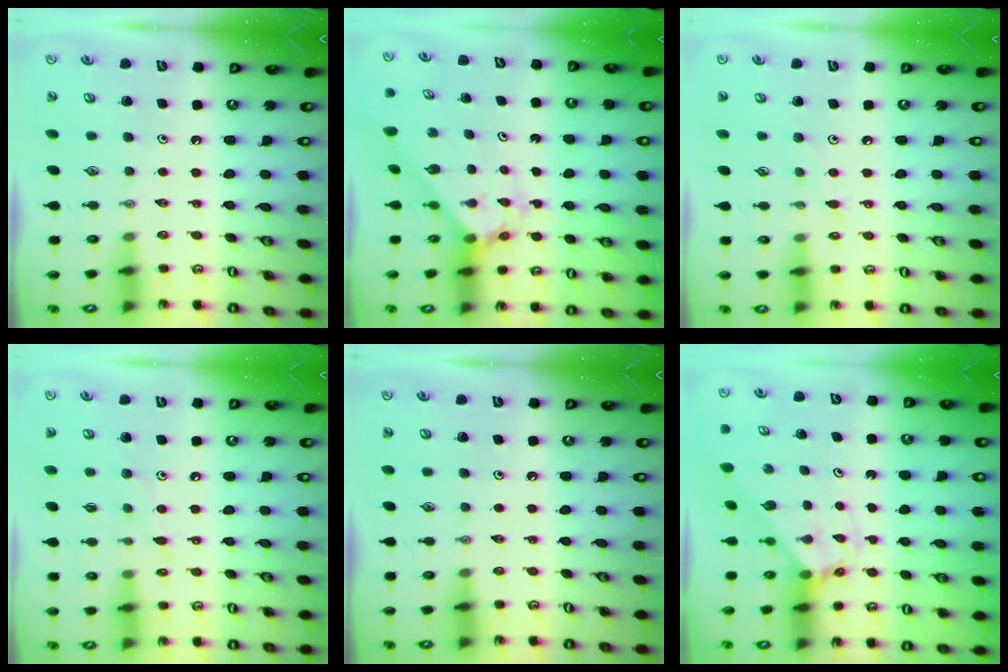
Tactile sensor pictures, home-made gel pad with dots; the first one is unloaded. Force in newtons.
{"total": 2.1, "press": 2.1, "slide": 0.3}
{"total": 3.7, "press": 3.6, "slide": 0.5}
{"total": 5.9, "press": 5.8, "slide": 0.7}
{"total": 0.0}
{"total": 2.2, "press": 2.2, "slide": 0.1}